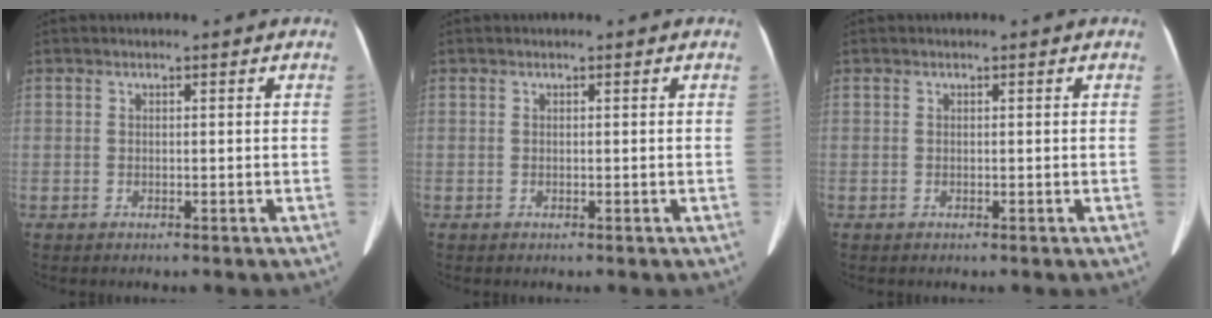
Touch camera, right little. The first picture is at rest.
{"total": 0.0}
{"total": 0.0}